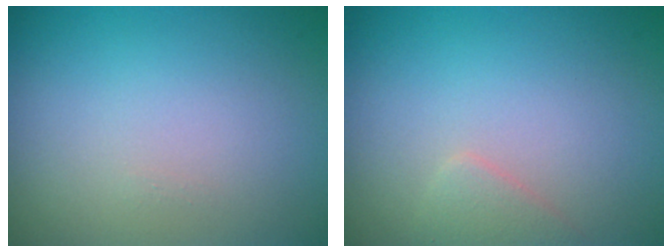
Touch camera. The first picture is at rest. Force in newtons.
{"total": 1.3, "press": 1.3, "slide": 0.1}